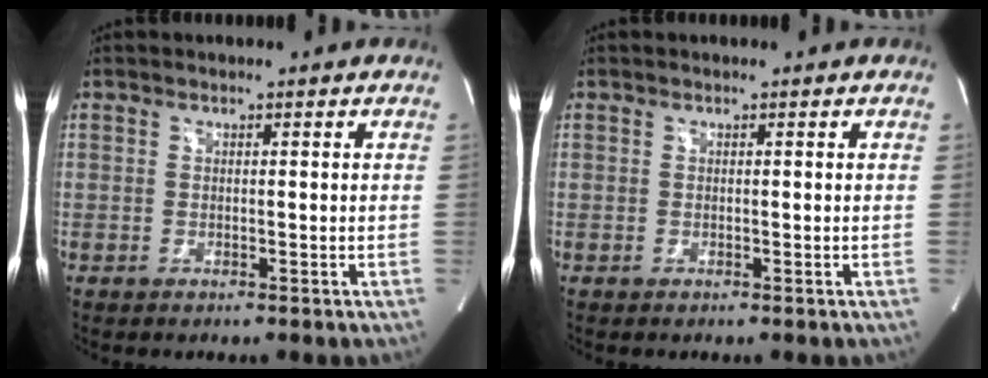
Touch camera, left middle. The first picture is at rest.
{"total": 0.0}